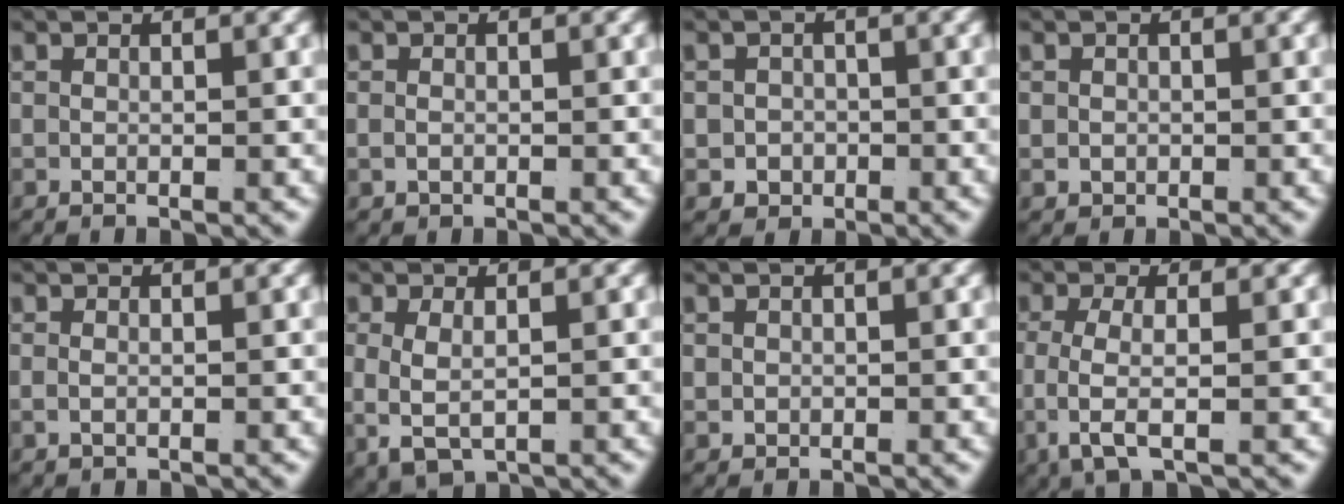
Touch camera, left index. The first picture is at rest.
{"total": 0.5, "force": [-0.2, 0.3, 0.3], "torque": [-0.016, -0.008, 0.005]}
{"total": 3.5, "force": [-1.2, 3.1, 0.9], "torque": [-0.018, -0.017, -0.016]}
{"total": 1.3, "force": [-0.2, 1.1, 0.5], "torque": [-0.021, -0.014, 0.007]}
{"total": 0.6, "force": [-0.1, 0.1, 0.6], "torque": [-0.018, -0.008, 0.006]}
{"total": 4.2, "force": [-0.3, 2.9, 3.1], "torque": [-0.076, -0.020, 0.015]}
{"total": 0.8, "force": [0.1, 0.7, 0.4], "torque": [-0.017, -0.011, 0.011]}
{"total": 3.9, "force": [-0.3, 1.4, 3.7], "torque": [-0.093, -0.019, 0.006]}